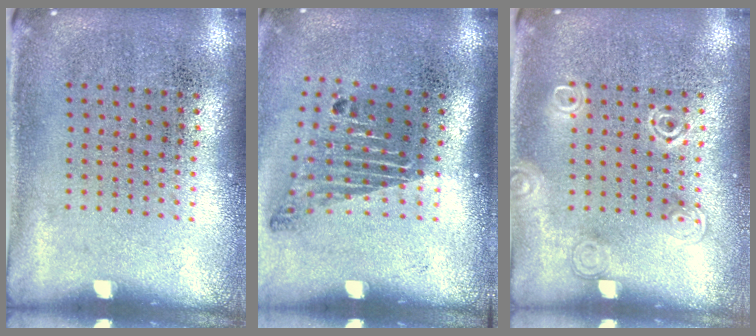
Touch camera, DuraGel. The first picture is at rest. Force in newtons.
{"total": 1.8, "press": 1.2, "slide": 1.4}
{"total": 1.7, "press": 1.7, "slide": 0.3}